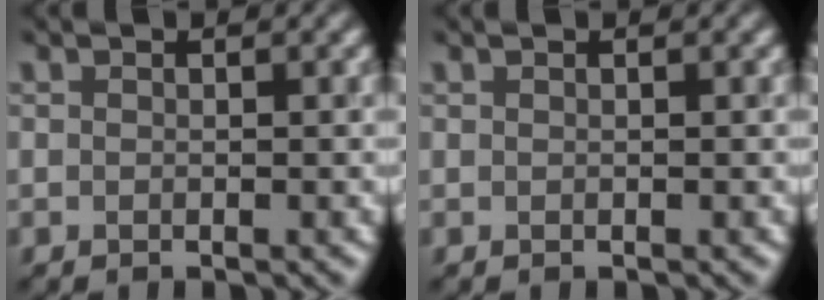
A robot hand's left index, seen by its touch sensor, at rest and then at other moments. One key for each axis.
{"total": 0.0}